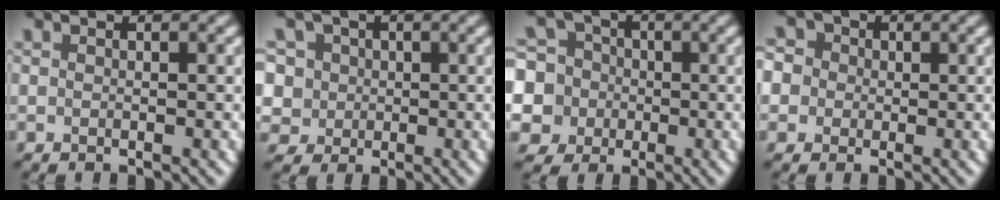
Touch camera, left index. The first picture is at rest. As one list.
[{"total": 7.9, "force": [2.9, 6.6, 3.4], "torque": [-0.067, 0.029, 0.017]}, {"total": 8.9, "force": [0.8, 8.2, 3.3], "torque": [-0.097, 0.033, -0.020]}, {"total": 7.4, "force": [2.7, 6.0, 3.5], "torque": [-0.064, 0.037, 0.011]}]